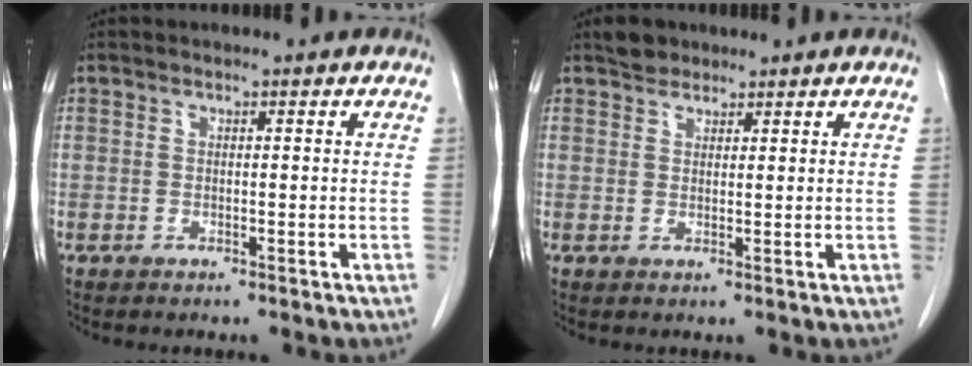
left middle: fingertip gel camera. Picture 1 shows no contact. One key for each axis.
{"total": 2.2, "fx": 1.9, "fy": 1.2, "fz": 0.3, "tx": -0.008, "ty": 0.005, "tz": 0.031}